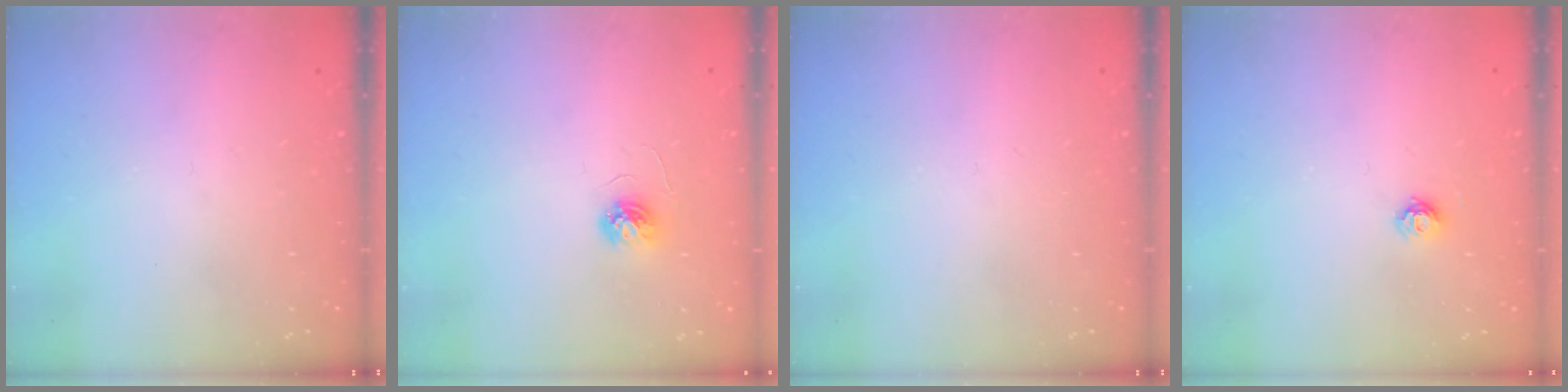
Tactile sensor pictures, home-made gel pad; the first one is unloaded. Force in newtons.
{"total": 3.7, "press": 3.7, "slide": 0.3}
{"total": 0.0}
{"total": 5.8, "press": 5.8, "slide": 0.3}